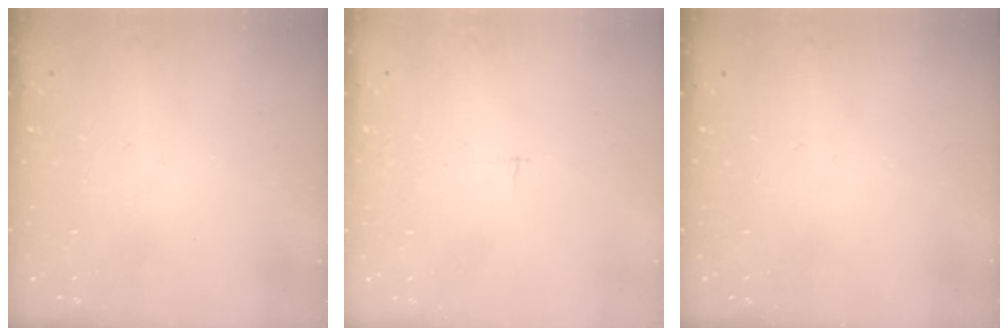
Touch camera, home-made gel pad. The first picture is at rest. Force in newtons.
{"total": 2.5, "press": 2.5, "slide": 0.2}
{"total": 0.0}